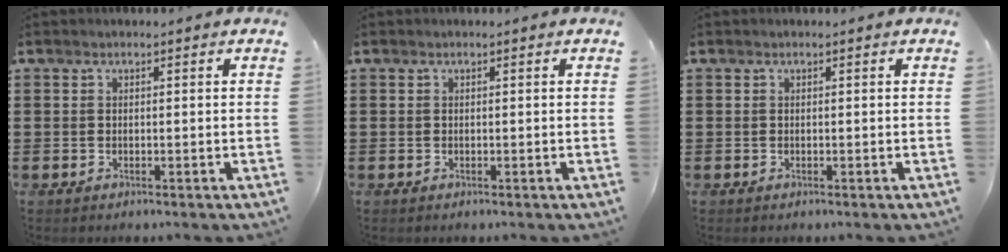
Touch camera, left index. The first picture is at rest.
{"total": 0.0}
{"total": 0.0}